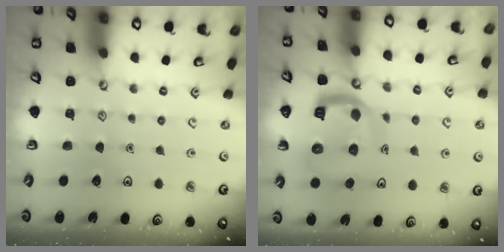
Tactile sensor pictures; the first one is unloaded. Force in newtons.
{"total": 12.4, "press": 12.3, "slide": 1.6}